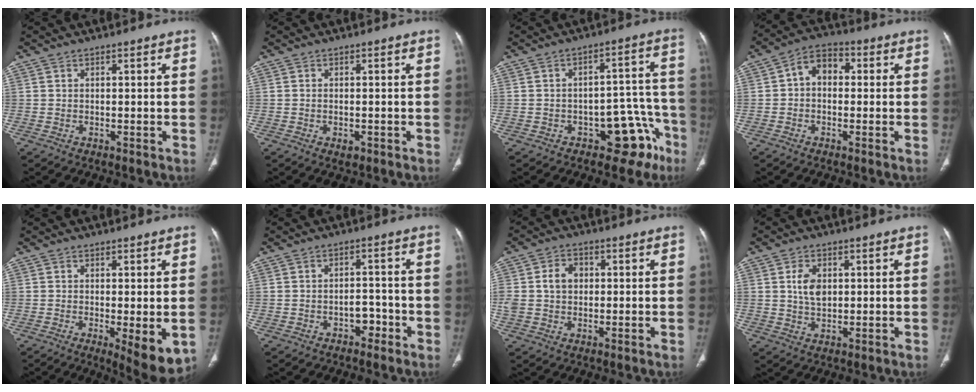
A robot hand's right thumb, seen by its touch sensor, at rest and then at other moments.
{"total": 1.5, "force": [-0.7, 0.9, 1.0], "torque": [-0.012, 0.004, -0.006]}
{"total": 11.3, "force": [-6.4, 6.5, 6.7], "torque": [-0.027, 0.071, -0.079]}
{"total": 6.6, "force": [0.4, 4.8, 4.5], "torque": [-0.053, 0.022, -0.007]}
{"total": 7.8, "force": [-1.8, 2.3, 7.2], "torque": [-0.102, -0.023, -0.023]}
{"total": 3.5, "force": [-2.0, 2.4, 1.5], "torque": [-0.003, 0.025, -0.029]}
{"total": 6.6, "force": [0.8, 5.2, 4.0], "torque": [-0.069, 0.013, 0.016]}
{"total": 4.9, "force": [1.0, 3.2, 3.5], "torque": [-0.055, -0.006, 0.020]}